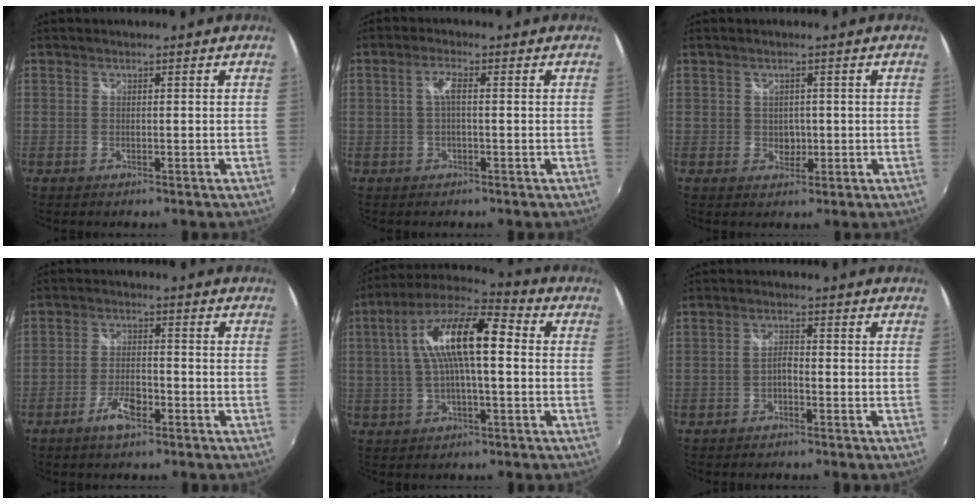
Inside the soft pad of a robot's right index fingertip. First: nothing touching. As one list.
[{"total": 2.6, "force": [0.0, 0.5, 2.6], "torque": [-0.051, 0.007, -0.001]}, {"total": 2.3, "force": [0.0, 2.1, 0.9], "torque": [-0.012, 0.000, 0.001]}, {"total": 5.7, "force": [-3.4, 1.9, 4.1], "torque": [-0.091, -0.002, -0.060]}, {"total": 15.4, "force": [1.6, 4.6, 14.6], "torque": [-0.268, 0.025, 0.018]}, {"total": 1.8, "force": [-1.1, 0.7, 1.3], "torque": [-0.029, 0.005, -0.024]}]